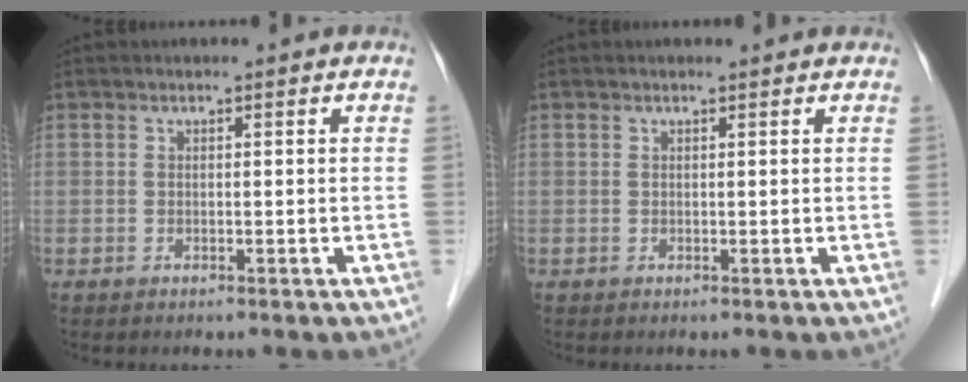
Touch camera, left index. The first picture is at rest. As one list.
[{"total": 1.0, "force": [0.9, 0.0, 0.4], "torque": [-0.011, 0.008, 0.014]}]